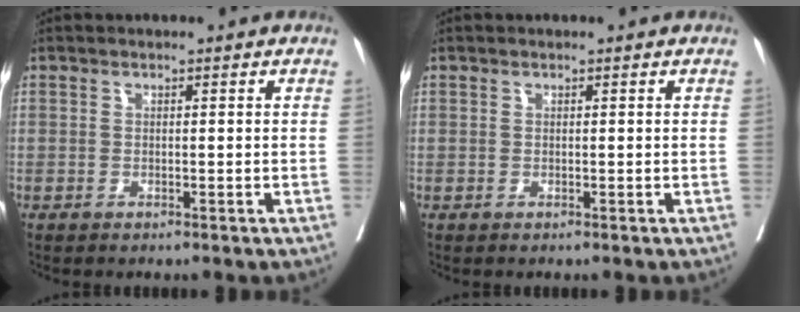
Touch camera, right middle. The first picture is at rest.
{"total": 0.0}